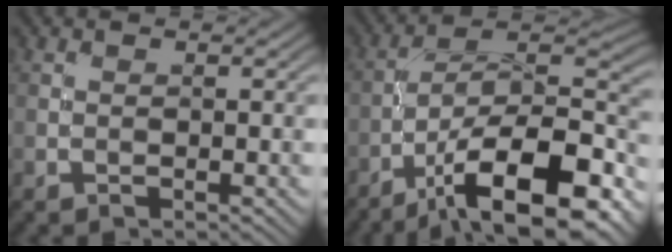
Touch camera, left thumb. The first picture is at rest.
{"total": 16.6, "force": [-9.6, 6.3, 12.0], "torque": [-0.189, -0.008, -0.171]}